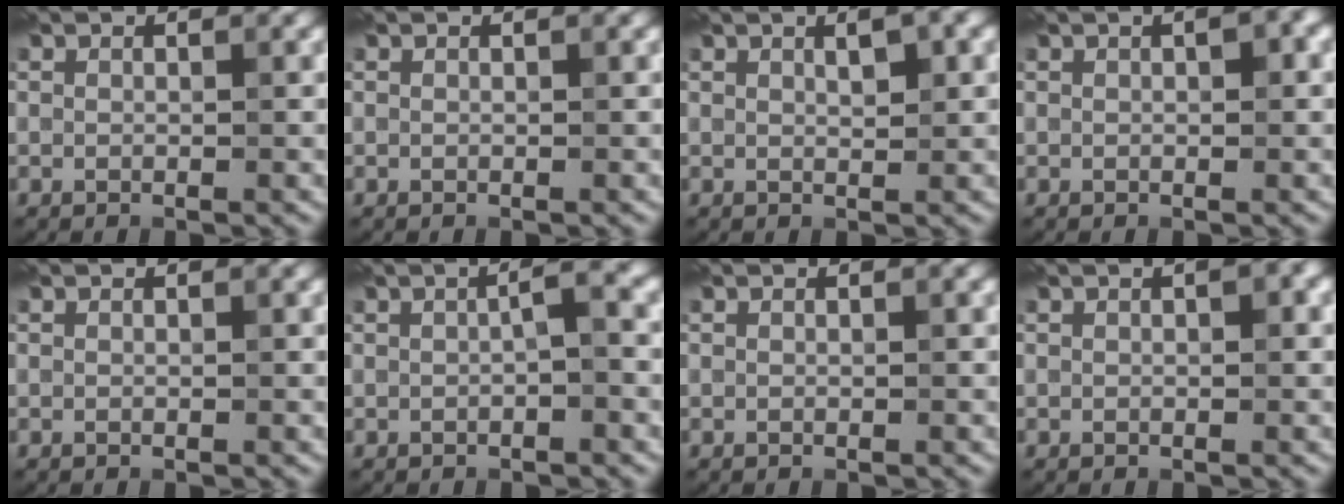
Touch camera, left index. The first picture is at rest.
{"total": 0.0}
{"total": 2.0, "force": [0.9, 0.5, 1.7], "torque": [-0.023, 0.003, 0.016]}
{"total": 1.7, "force": [0.4, 0.6, 1.6], "torque": [-0.019, 0.005, 0.007]}
{"total": 0.0}
{"total": 1.7, "force": [-0.2, 0.2, 1.7], "torque": [-0.030, 0.008, -0.003]}
{"total": 0.0}
{"total": 1.2, "force": [0.3, 0.4, 1.1], "torque": [-0.015, 0.002, 0.005]}